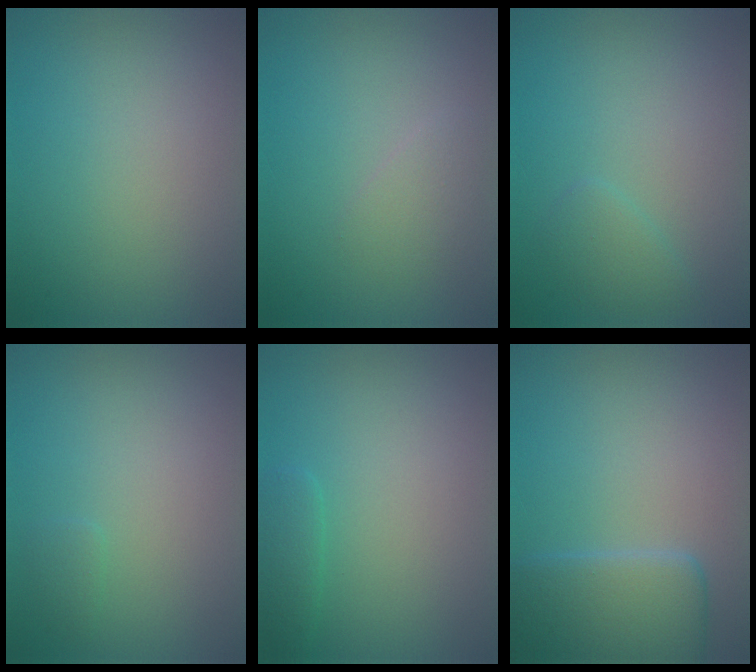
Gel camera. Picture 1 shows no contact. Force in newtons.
{"total": 1.4, "press": 1.4, "slide": 0.0}
{"total": 1.4, "press": 1.4, "slide": 0.1}
{"total": 0.6, "press": 0.6, "slide": 0.0}
{"total": 1.4, "press": 1.4, "slide": 0.2}
{"total": 4.9, "press": 4.9, "slide": 0.3}